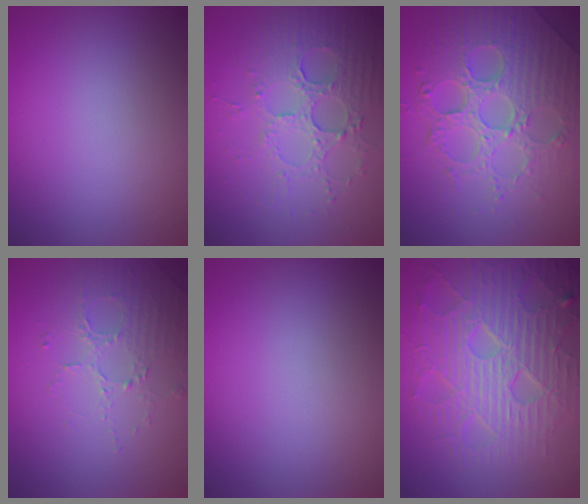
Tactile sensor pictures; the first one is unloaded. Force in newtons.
{"total": 4.0, "press": 3.8, "slide": 1.3}
{"total": 8.2, "press": 6.0, "slide": 5.5}
{"total": 1.9, "press": 1.5, "slide": 1.1}
{"total": 0.0}
{"total": 8.8, "press": 6.3, "slide": 6.2}